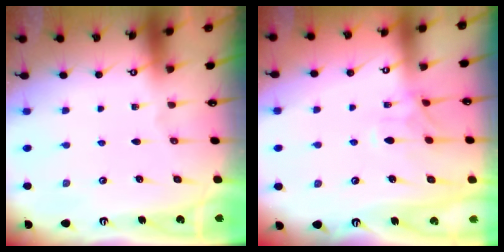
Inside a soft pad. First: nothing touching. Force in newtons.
{"total": 1.0, "press": 0.5, "slide": 0.8}